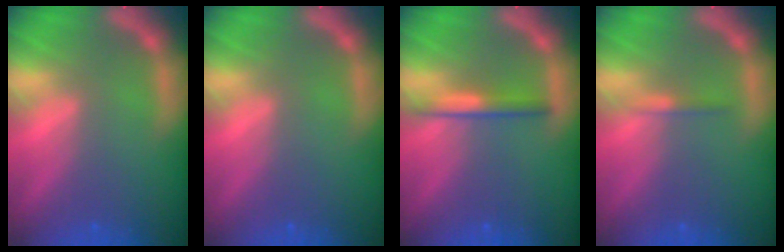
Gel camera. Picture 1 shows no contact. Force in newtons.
{"total": 0.0}
{"total": 2.4}
{"total": 0.9}